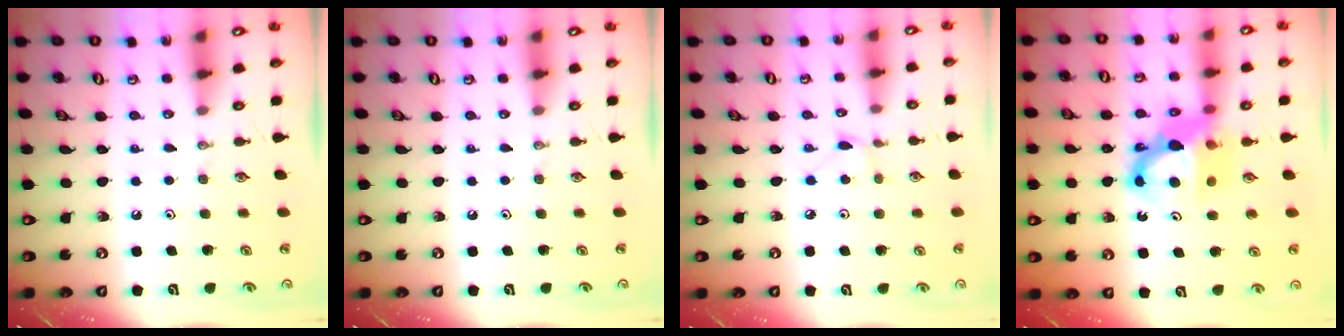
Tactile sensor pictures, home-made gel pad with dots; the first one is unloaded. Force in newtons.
{"total": 0.0}
{"total": 3.0, "press": 3.0, "slide": 0.5}
{"total": 11.5, "press": 11.5, "slide": 1.4}